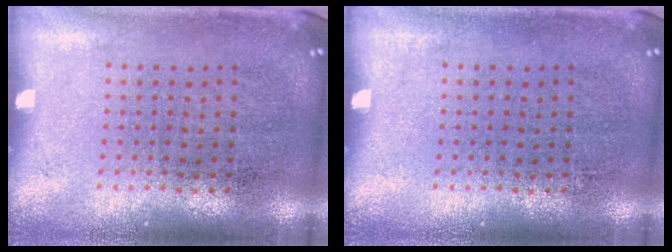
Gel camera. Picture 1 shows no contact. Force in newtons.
{"total": 0.0}